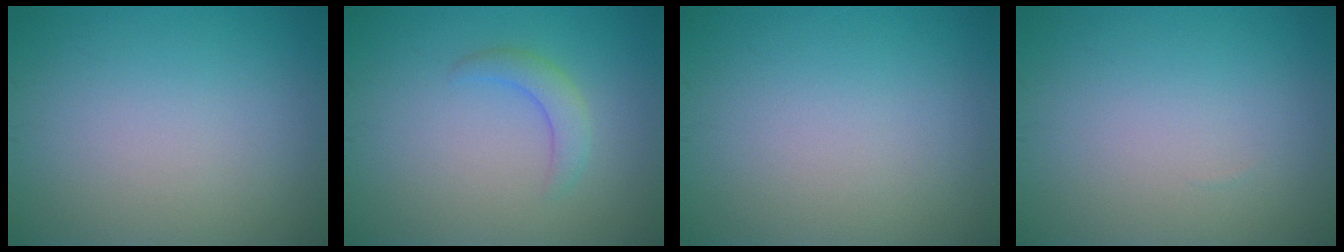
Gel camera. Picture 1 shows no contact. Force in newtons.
{"total": 2.1, "press": 2.1, "slide": 0.2}
{"total": 0.0}
{"total": 0.0}